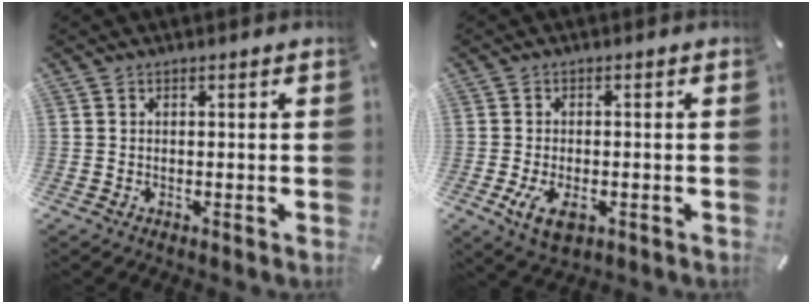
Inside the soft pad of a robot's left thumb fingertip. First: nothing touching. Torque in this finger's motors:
{"motor_torque": [0.08, 0.44, 0.42, 0.38, 0.04]}